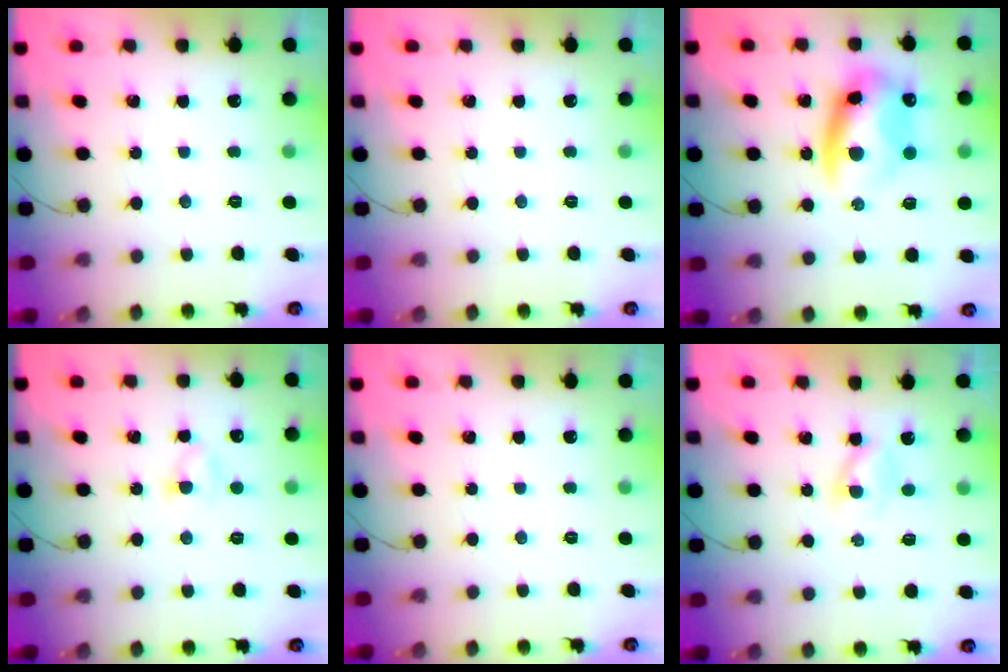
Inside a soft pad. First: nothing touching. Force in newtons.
{"total": 0.0}
{"total": 12.9, "press": 12.5, "slide": 3.3}
{"total": 2.9, "press": 2.6, "slide": 1.3}
{"total": 0.0}
{"total": 2.0, "press": 1.8, "slide": 0.9}